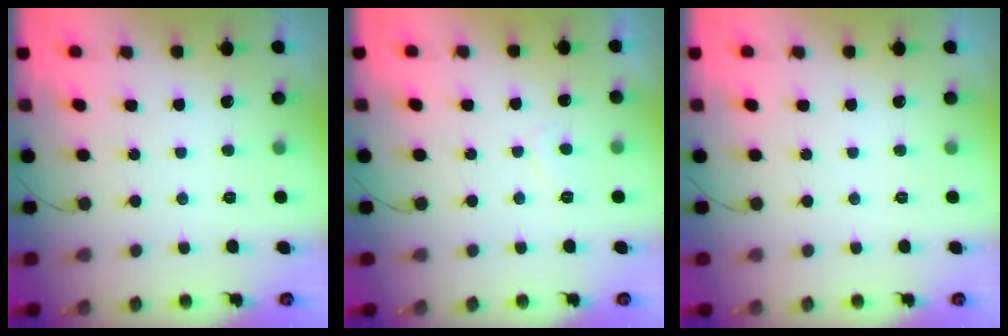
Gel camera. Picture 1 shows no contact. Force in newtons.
{"total": 0.8, "press": 0.7, "slide": 0.4}
{"total": 0.0}